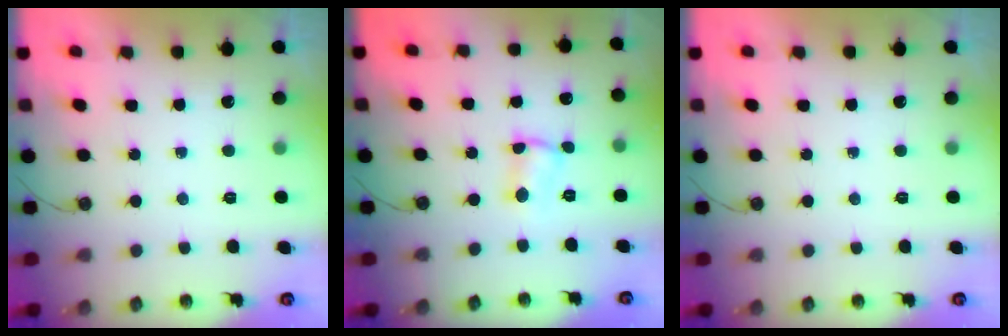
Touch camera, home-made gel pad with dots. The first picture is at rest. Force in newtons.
{"total": 2.6, "press": 2.6, "slide": 0.5}
{"total": 0.0}